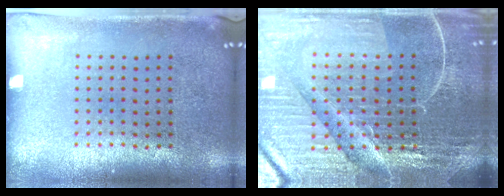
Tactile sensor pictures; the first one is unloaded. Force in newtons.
{"total": 5.8, "press": 5.3, "slide": 2.4}